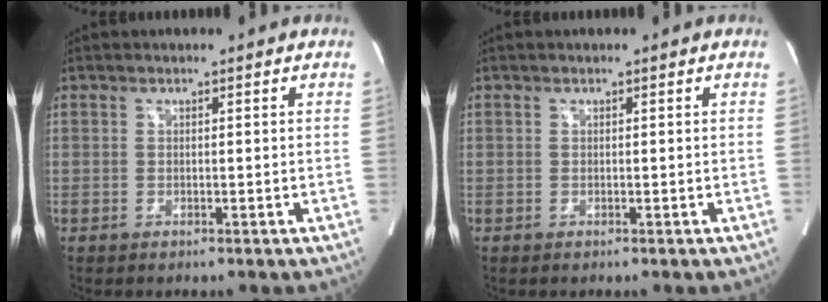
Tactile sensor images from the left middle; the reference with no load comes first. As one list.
[{"total": 0.0}]